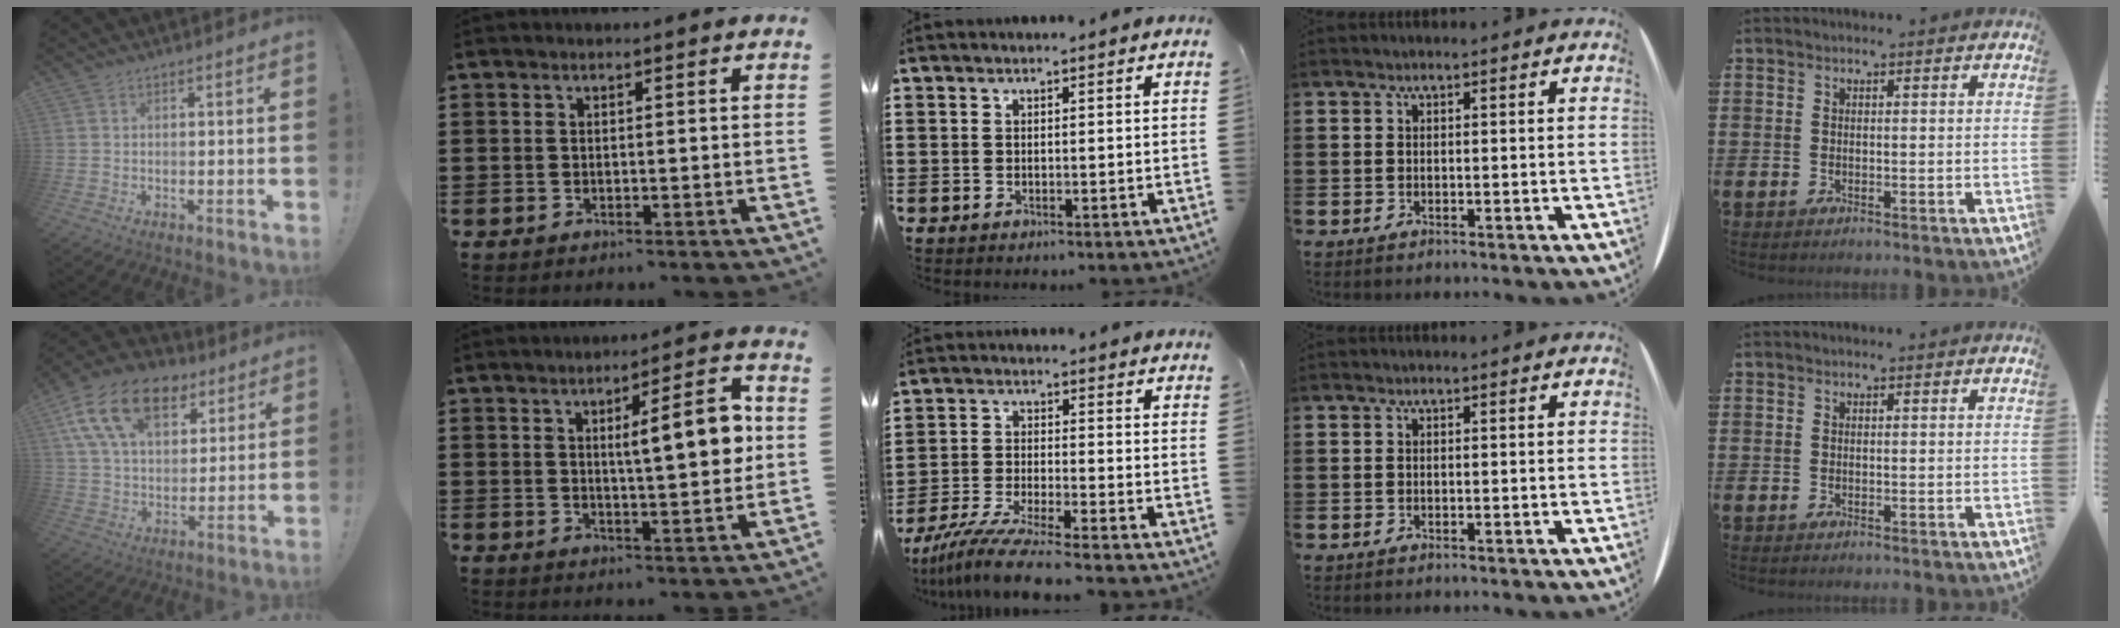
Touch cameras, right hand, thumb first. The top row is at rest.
{"thumb": {"total": 19.8, "force": [9.8, 12.2, 12.1], "torque": [-0.197, -0.040, 0.177]}, "index": {"total": 8.8, "force": [1.8, 1.9, 8.4], "torque": [-0.125, -0.011, 0.020]}, "middle": {"total": 7.1, "force": [-6.3, -0.2, 3.3], "torque": [-0.073, -0.013, -0.121]}}